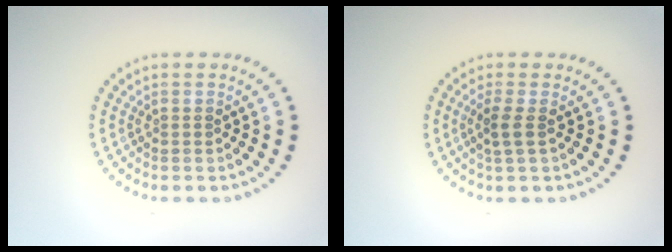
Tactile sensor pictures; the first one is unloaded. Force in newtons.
{"total": 1.5, "press": 1.3, "slide": 0.9}